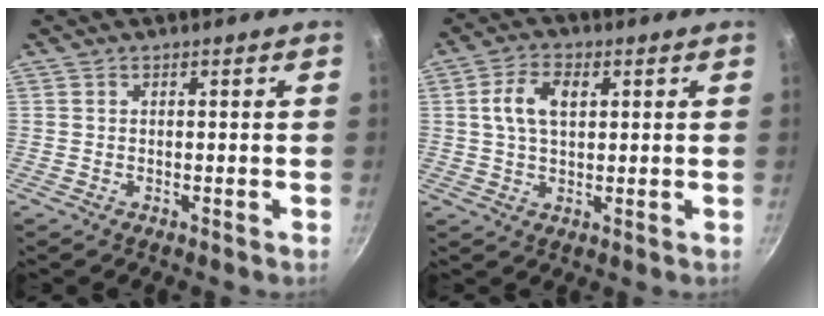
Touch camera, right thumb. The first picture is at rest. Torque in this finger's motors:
{"motor_torque": [0.13, 0.14, 0.39, -0.23, 0.25]}